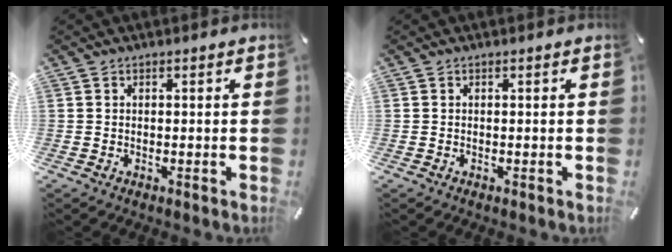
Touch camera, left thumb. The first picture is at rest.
{"total": 0.0}